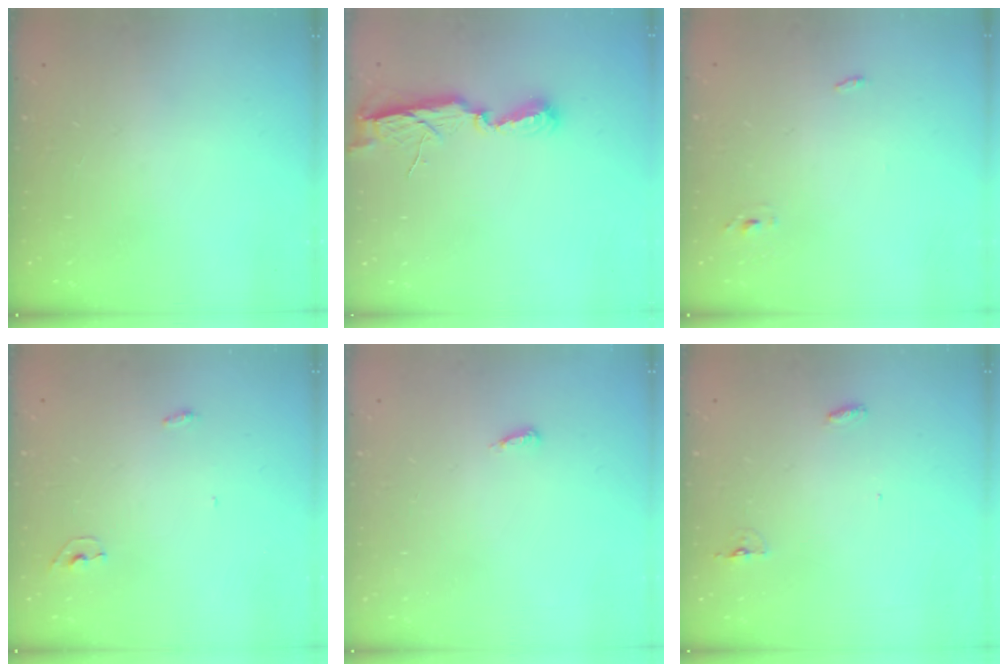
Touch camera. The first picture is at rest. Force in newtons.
{"total": 7.0, "press": 7.0, "slide": 0.5}
{"total": 2.7, "press": 2.6, "slide": 0.8}
{"total": 5.6, "press": 3.9, "slide": 4.1}
{"total": 3.7, "press": 3.7, "slide": 0.2}
{"total": 7.4, "press": 4.4, "slide": 6.0}